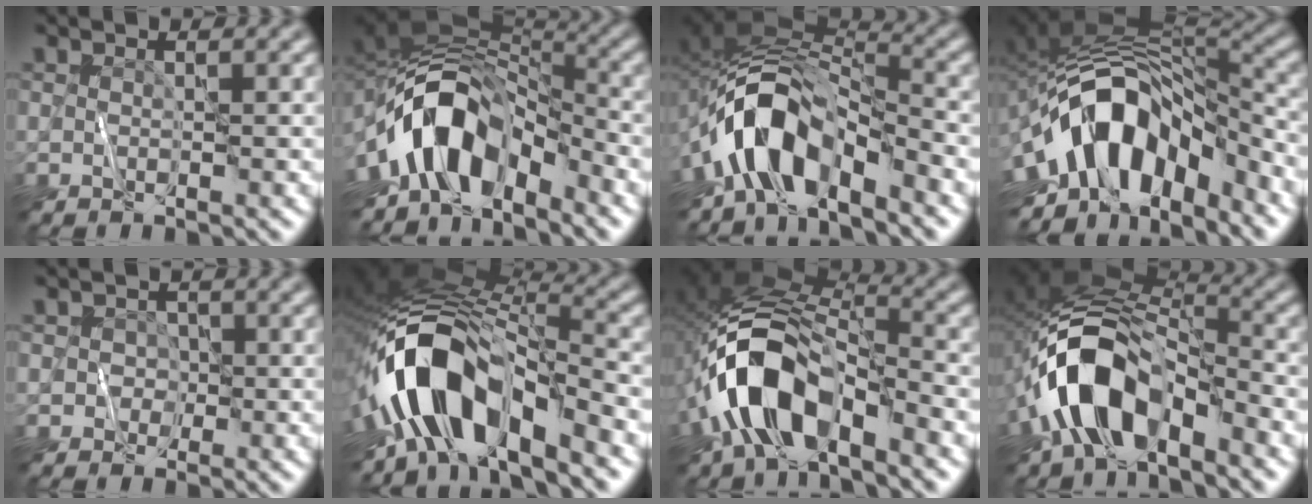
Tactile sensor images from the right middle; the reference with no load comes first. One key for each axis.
{"total": 11.1, "fx": -5.5, "fy": 5.9, "fz": 7.6, "tx": -0.124, "ty": 0.005, "tz": -0.102}
{"total": 8.8, "fx": -4.7, "fy": 4.3, "fz": 6.1, "tx": -0.102, "ty": 0.006, "tz": -0.092}
{"total": 12.6, "fx": -5.2, "fy": 7.0, "fz": 9.1, "tx": -0.146, "ty": 0.007, "tz": -0.092}
{"total": 1.4, "fx": -0.2, "fy": 1.4, "fz": 0.1, "tx": 0.020, "ty": 0.010, "tz": -0.014}
{"total": 12.0, "fx": -5.3, "fy": 5.1, "fz": 9.4, "tx": -0.161, "ty": 0.008, "tz": -0.100}
{"total": 10.3, "fx": -4.6, "fy": 5.2, "fz": 7.6, "tx": -0.153, "ty": 0.001, "tz": -0.091}
{"total": 9.8, "fx": -4.6, "fy": 5.5, "fz": 6.7, "tx": -0.122, "ty": 0.000, "tz": -0.086}